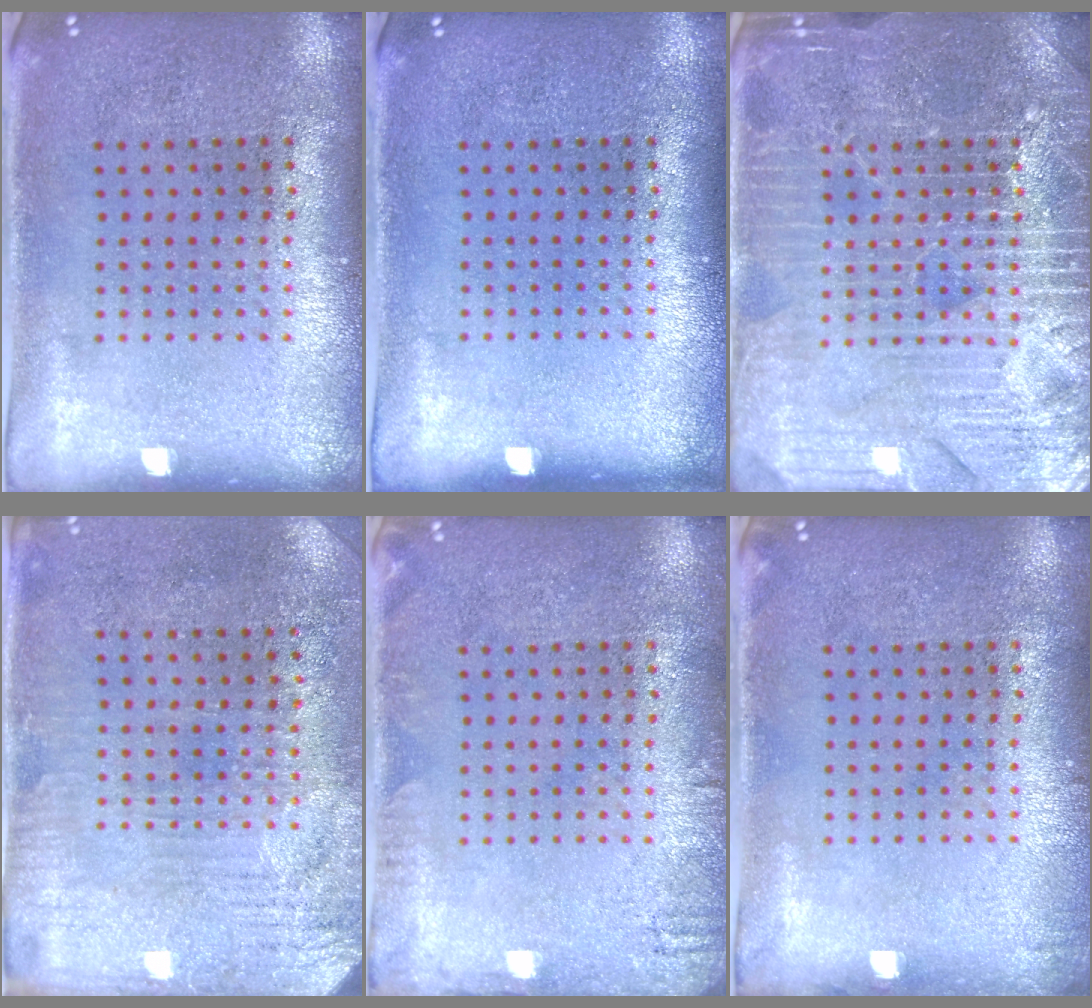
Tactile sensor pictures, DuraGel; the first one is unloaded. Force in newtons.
{"total": 0.0}
{"total": 4.6, "press": 4.6, "slide": 0.6}
{"total": 3.2, "press": 2.9, "slide": 1.4}
{"total": 1.5, "press": 1.5, "slide": 0.2}
{"total": 0.6, "press": 0.6, "slide": 0.1}